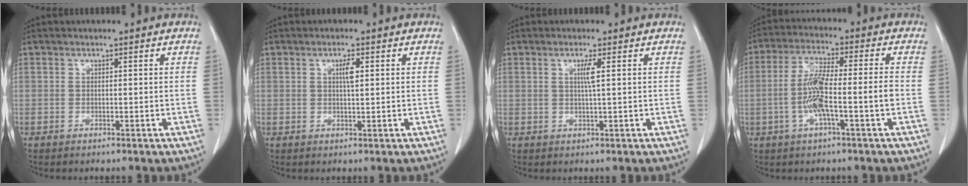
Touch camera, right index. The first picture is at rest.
{"total": 2.0, "force": [0.6, 0.3, 1.9], "torque": [-0.034, 0.001, 0.010]}
{"total": 2.0, "force": [0.5, -0.4, 1.9], "torque": [-0.039, -0.002, 0.010]}
{"total": 8.3, "force": [-2.1, 0.2, 8.1], "torque": [-0.166, 0.012, -0.038]}